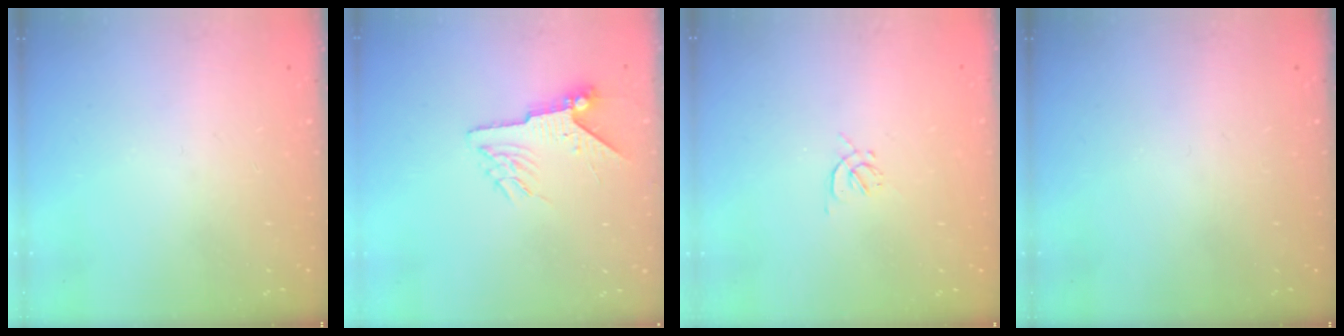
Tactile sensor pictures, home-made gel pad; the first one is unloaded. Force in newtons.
{"total": 6.8, "press": 6.7, "slide": 1.1}
{"total": 1.2, "press": 1.2, "slide": 0.4}
{"total": 0.0}